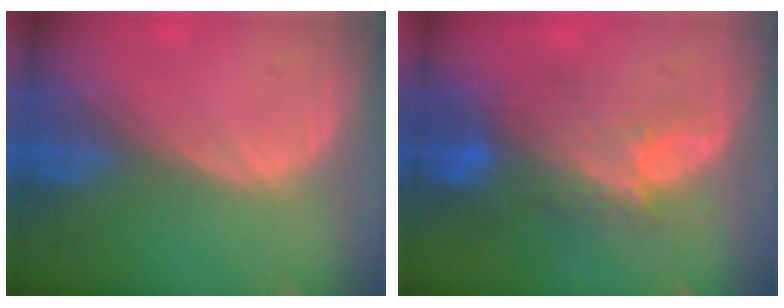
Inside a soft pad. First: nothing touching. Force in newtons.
{"total": 9.6, "press": 8.1, "slide": 5.1}